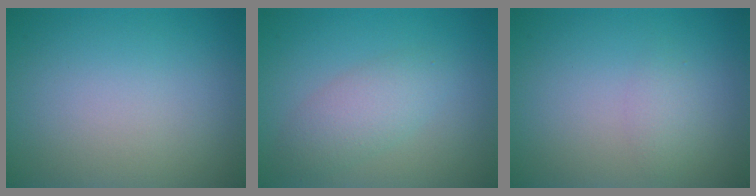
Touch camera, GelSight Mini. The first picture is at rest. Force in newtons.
{"total": 2.9, "press": 2.9, "slide": 0.1}
{"total": 1.3, "press": 1.3, "slide": 0.0}